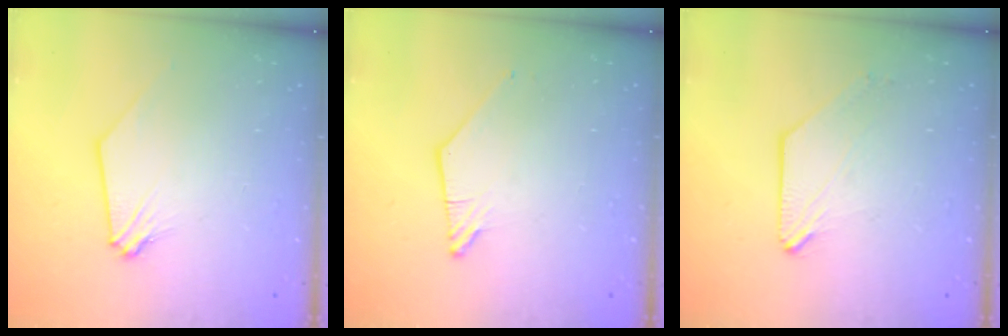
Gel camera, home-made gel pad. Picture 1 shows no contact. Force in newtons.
{"total": 0.7, "press": 0.7, "slide": 0.2}
{"total": 0.7, "press": 0.7, "slide": 0.1}